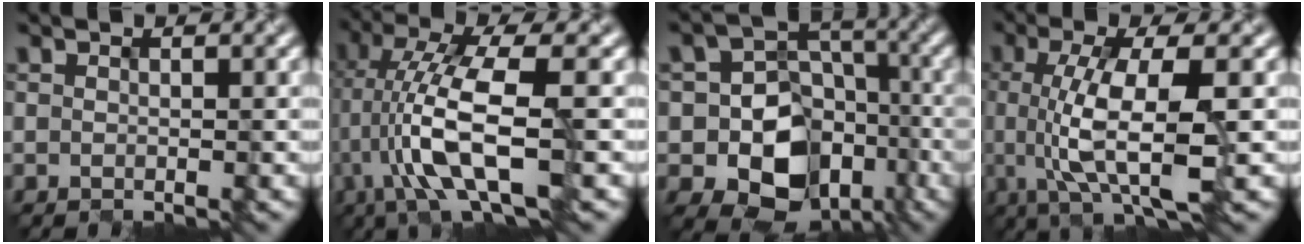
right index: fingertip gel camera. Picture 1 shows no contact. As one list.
[{"total": 9.3, "force": [-2.3, 2.4, 8.7], "torque": [-0.179, 0.004, -0.040]}, {"total": 11.0, "force": [-4.2, 8.4, 5.6], "torque": [-0.072, -0.014, -0.077]}, {"total": 7.8, "force": [-1.0, 2.4, 7.4], "torque": [-0.140, -0.008, -0.009]}]